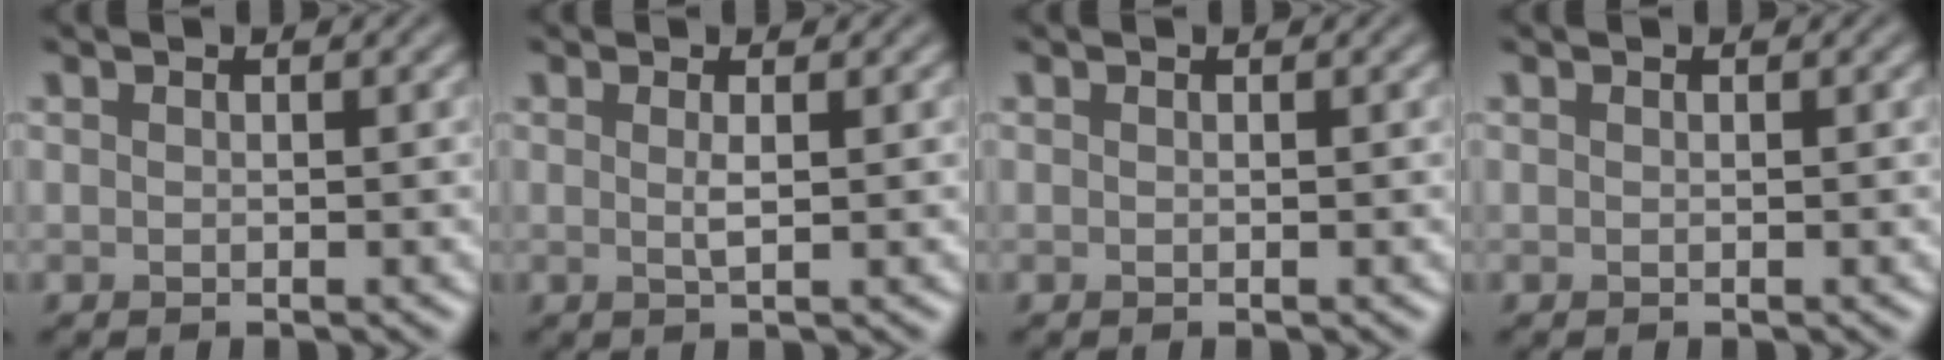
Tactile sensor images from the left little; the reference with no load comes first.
{"total": 0.9, "force": [0.1, 0.2, 0.9], "torque": [-0.016, -0.001, 0.002]}
{"total": 0.0}
{"total": 0.0}